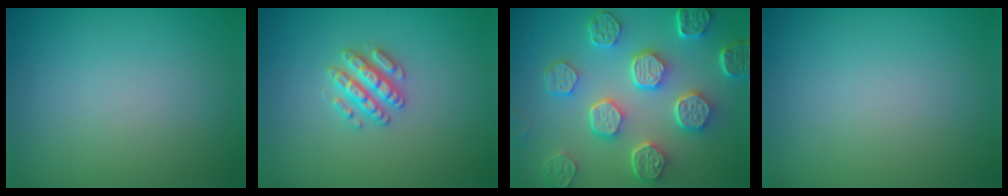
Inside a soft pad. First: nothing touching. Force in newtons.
{"total": 2.6, "press": 2.5, "slide": 0.4}
{"total": 7.9, "press": 6.0, "slide": 5.2}
{"total": 0.0}